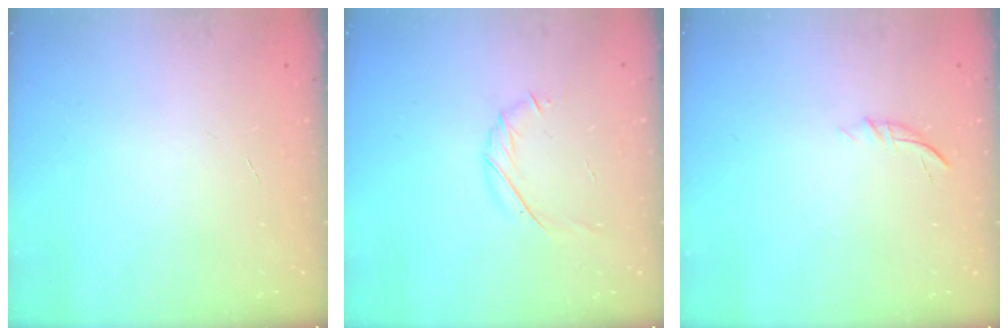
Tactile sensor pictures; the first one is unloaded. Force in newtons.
{"total": 4.1, "press": 4.0, "slide": 1.1}
{"total": 5.3, "press": 5.1, "slide": 1.1}